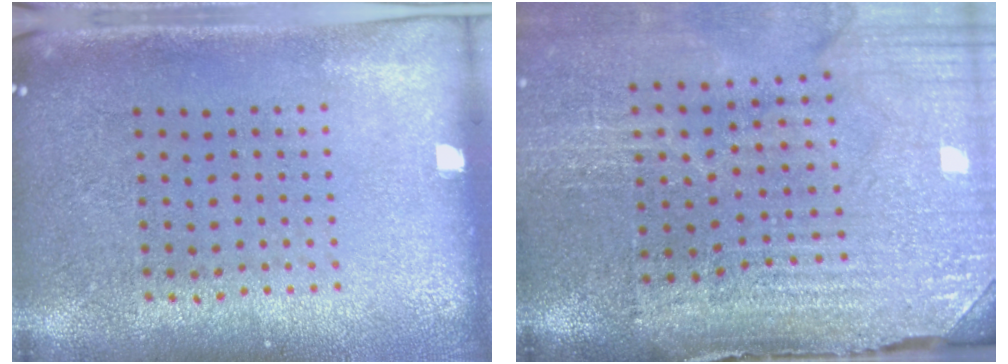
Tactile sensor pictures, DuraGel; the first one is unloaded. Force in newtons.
{"total": 4.0, "press": 3.4, "slide": 2.0}